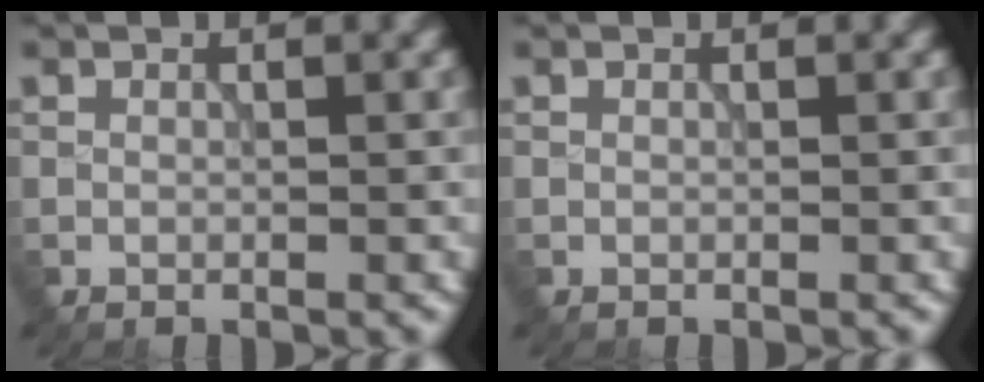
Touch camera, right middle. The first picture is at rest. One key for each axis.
{"total": 0.0}